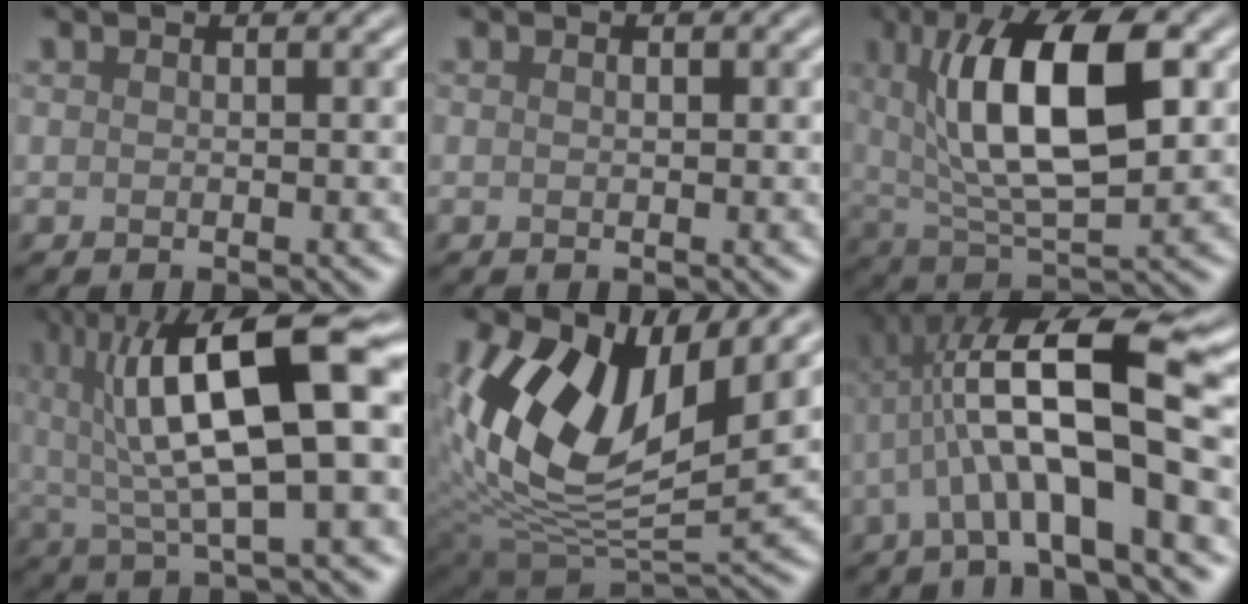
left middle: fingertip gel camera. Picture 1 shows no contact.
{"total": 0.8, "force": [-0.3, -0.6, -0.4], "torque": [0.004, -0.012, 0.005]}
{"total": 8.4, "force": [1.4, 3.0, 7.8], "torque": [-0.150, -0.020, 0.058]}
{"total": 10.6, "force": [2.0, 2.2, 10.2], "torque": [-0.198, -0.017, 0.072]}
{"total": 10.1, "force": [2.4, 5.3, 8.3], "torque": [-0.205, -0.029, 0.083]}
{"total": 8.7, "force": [-2.0, 1.1, 8.4], "torque": [-0.177, -0.003, 0.003]}